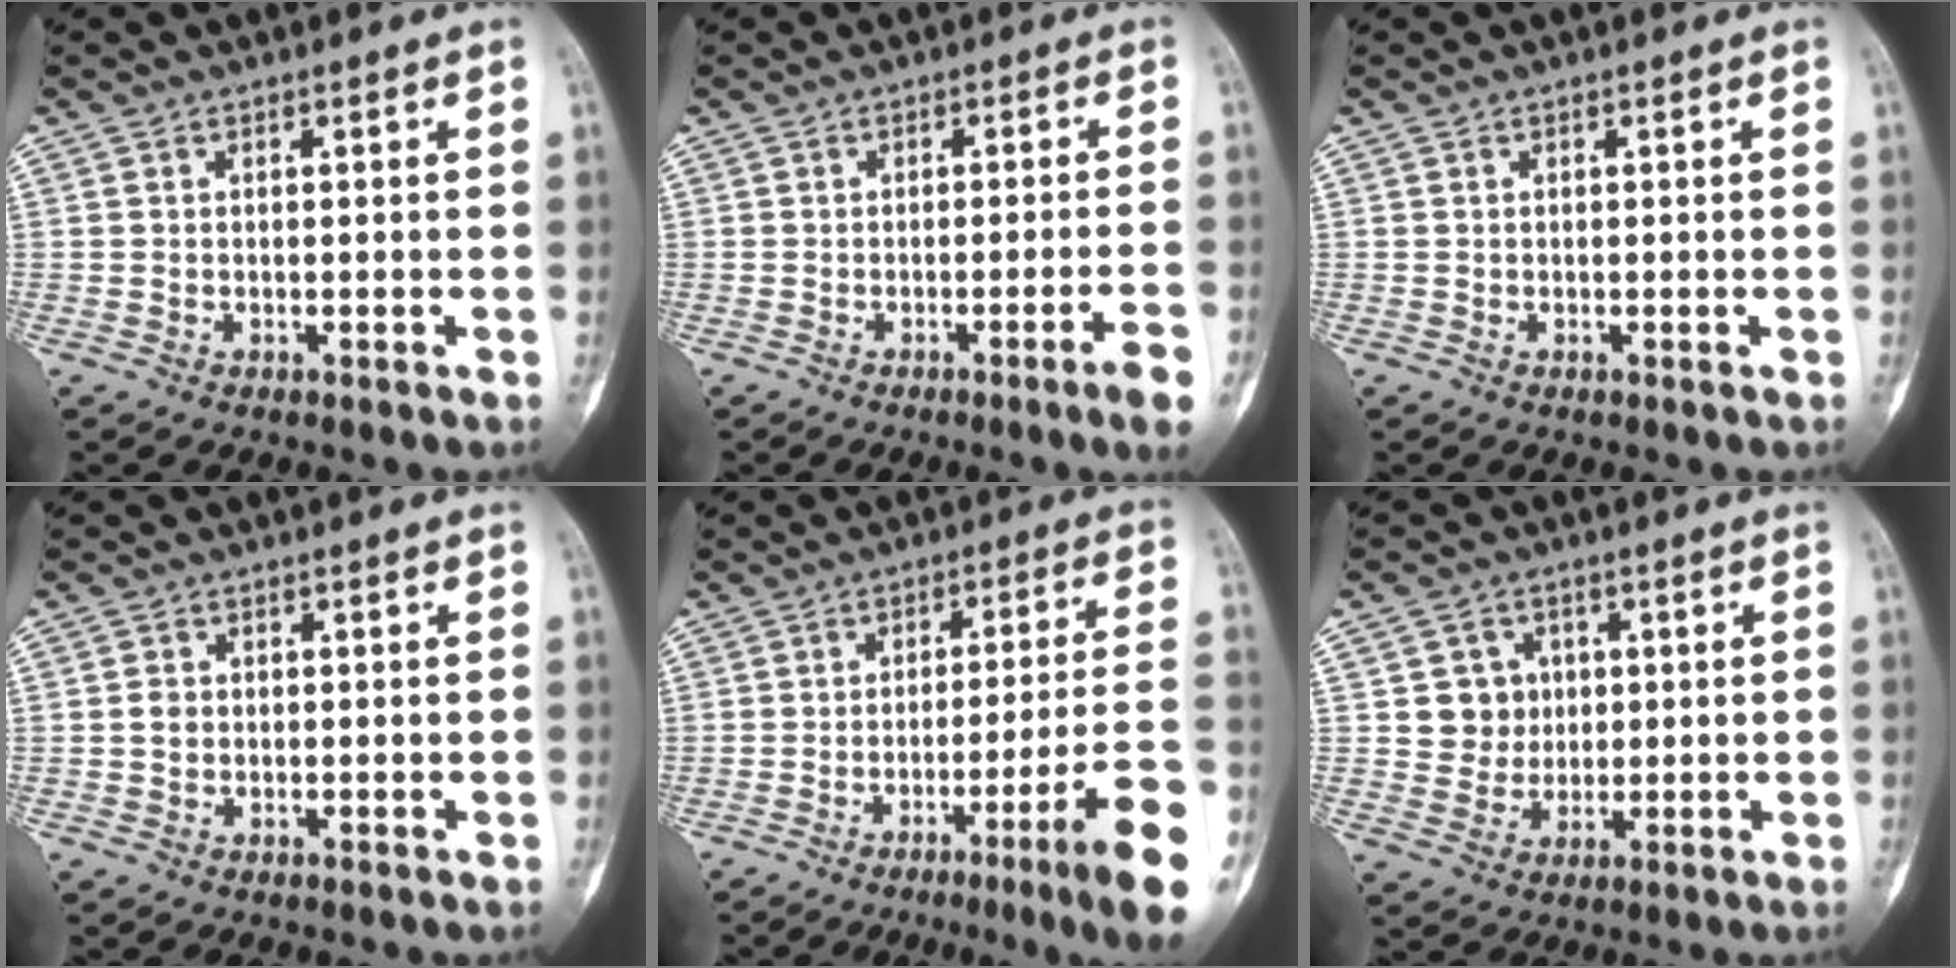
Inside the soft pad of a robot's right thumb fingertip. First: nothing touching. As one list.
[{"total": 5.2, "force": [-2.7, -0.3, 4.4], "torque": [-0.064, 0.006, -0.039]}, {"total": 0.0}, {"total": 1.8, "force": [-0.1, 1.6, 0.8], "torque": [-0.008, 0.004, -0.002]}, {"total": 15.1, "force": [-7.4, 0.1, 13.2], "torque": [-0.168, 0.031, -0.106]}, {"total": 6.5, "force": [1.2, 6.2, 1.4], "torque": [0.013, 0.003, 0.019]}]